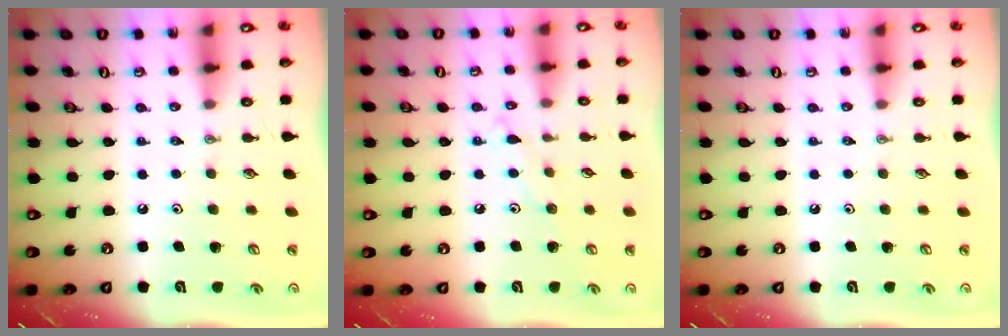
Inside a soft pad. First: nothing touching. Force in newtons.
{"total": 6.3, "press": 6.3, "slide": 0.7}
{"total": 0.0}